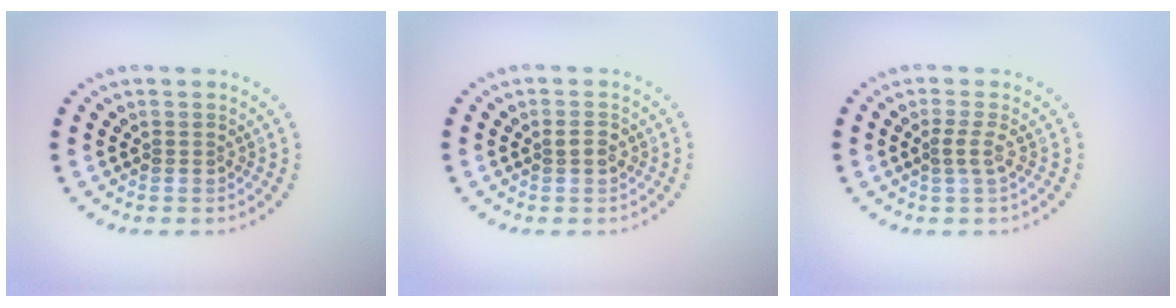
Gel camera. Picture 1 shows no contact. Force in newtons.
{"total": 1.1, "press": 1.1, "slide": 0.2}
{"total": 1.4, "press": 1.0, "slide": 1.0}